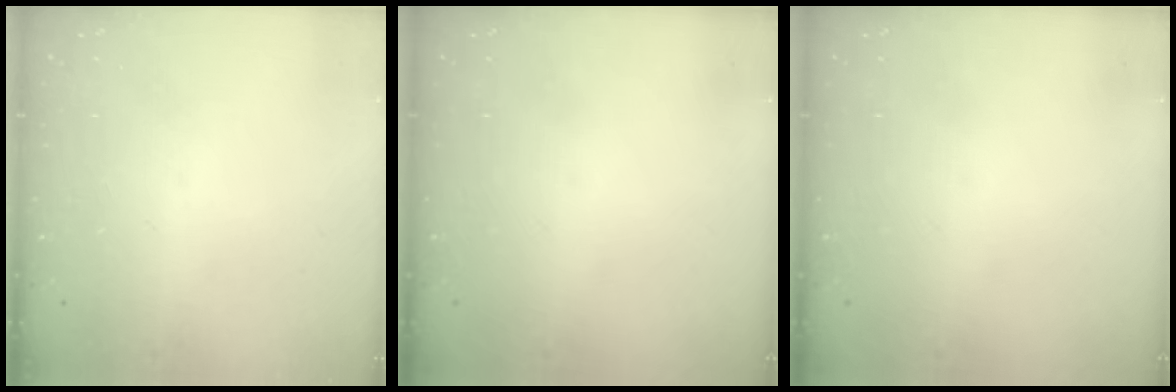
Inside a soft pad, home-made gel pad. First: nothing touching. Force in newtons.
{"total": 0.0}
{"total": 0.0}